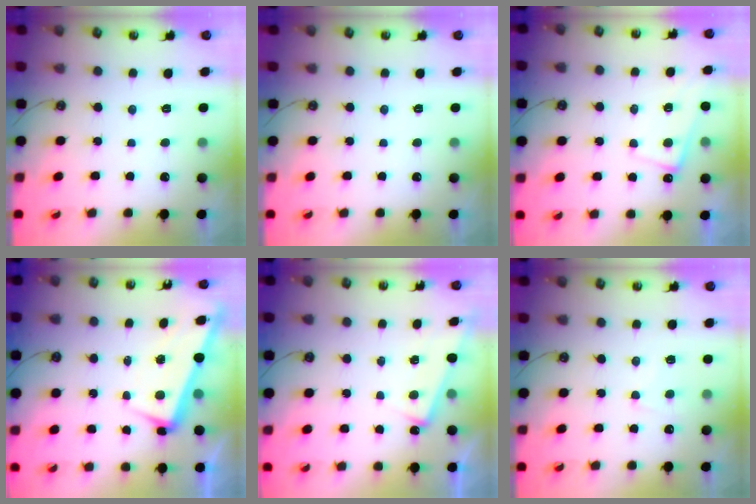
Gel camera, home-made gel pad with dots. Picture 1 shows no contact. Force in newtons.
{"total": 0.0}
{"total": 2.1, "press": 2.1, "slide": 0.5}
{"total": 3.0, "press": 2.8, "slide": 0.8}
{"total": 7.2, "press": 7.2, "slide": 0.2}
{"total": 0.8, "press": 0.3, "slide": 0.7}